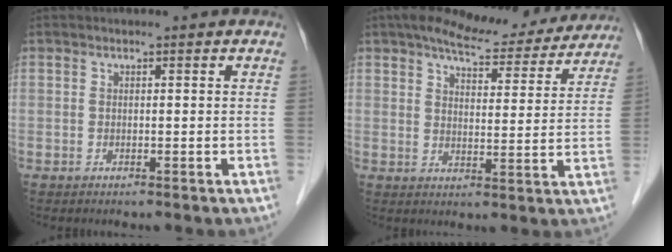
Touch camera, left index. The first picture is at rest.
{"total": 15.1, "force": [13.3, 4.1, 5.9], "torque": [-0.071, 0.009, 0.169]}